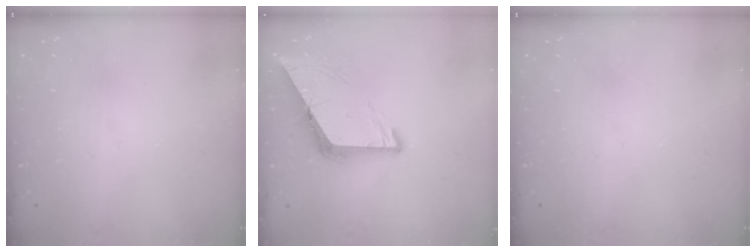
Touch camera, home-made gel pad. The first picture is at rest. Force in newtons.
{"total": 7.8, "press": 7.8, "slide": 0.6}
{"total": 0.0}